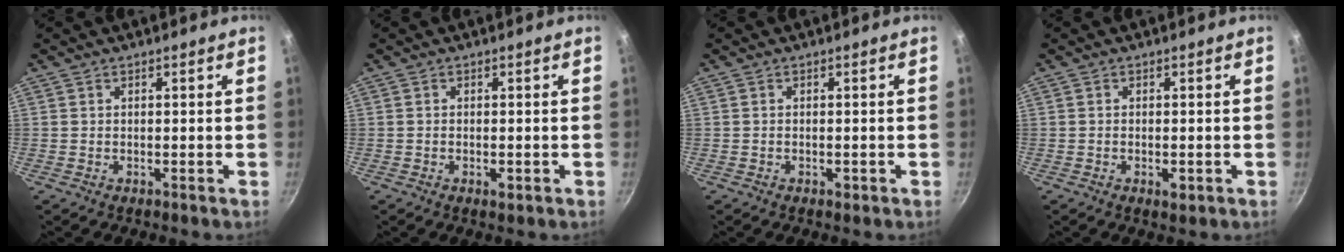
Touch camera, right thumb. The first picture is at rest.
{"total": 1.3, "force": [-0.6, 0.5, 1.1], "torque": [-0.020, -0.002, -0.011]}
{"total": 0.9, "force": [-0.5, 0.4, 0.7], "torque": [-0.010, 0.000, -0.008]}
{"total": 1.9, "force": [-0.8, 0.8, 1.5], "torque": [-0.028, -0.004, -0.013]}